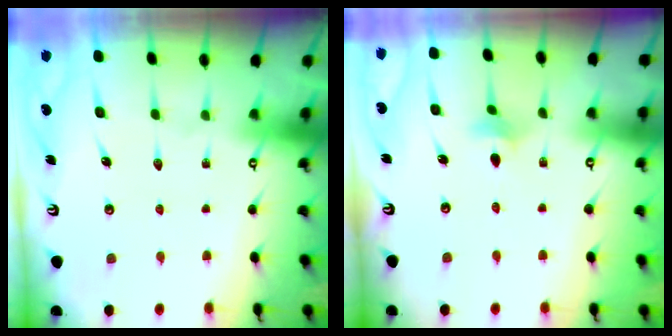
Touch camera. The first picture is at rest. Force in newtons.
{"total": 2.8, "press": 2.8, "slide": 0.5}